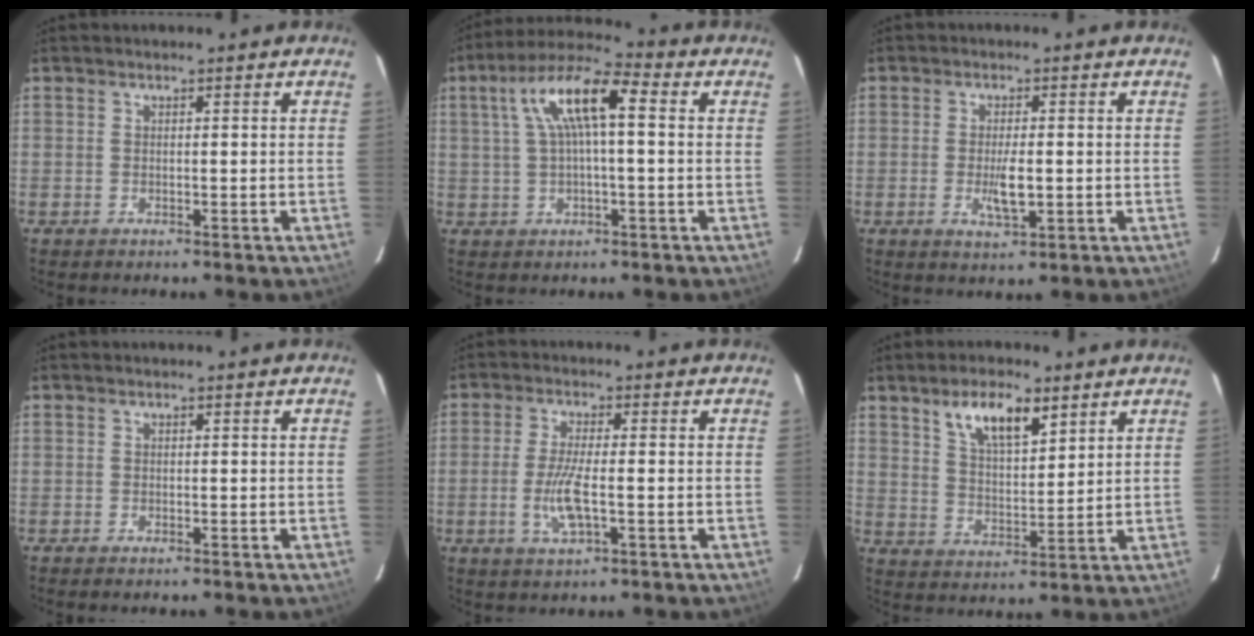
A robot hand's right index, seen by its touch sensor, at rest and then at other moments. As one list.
[{"total": 10.9, "force": [2.2, 2.9, 10.2], "torque": [-0.190, 0.028, 0.038]}, {"total": 4.7, "force": [-0.8, 1.6, 4.4], "torque": [-0.079, -0.008, -0.012]}, {"total": 0.5, "force": [-0.4, 0.2, 0.2], "torque": [-0.005, -0.002, -0.009]}, {"total": 6.7, "force": [-1.7, 1.6, 6.2], "torque": [-0.127, -0.010, -0.033]}, {"total": 9.2, "force": [5.6, 3.5, 6.4], "torque": [-0.108, 0.006, 0.105]}]